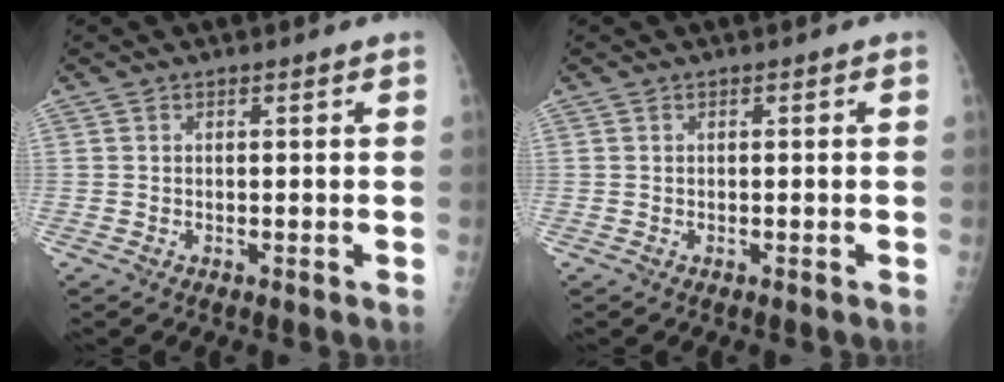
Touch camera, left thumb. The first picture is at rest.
{"total": 0.0}